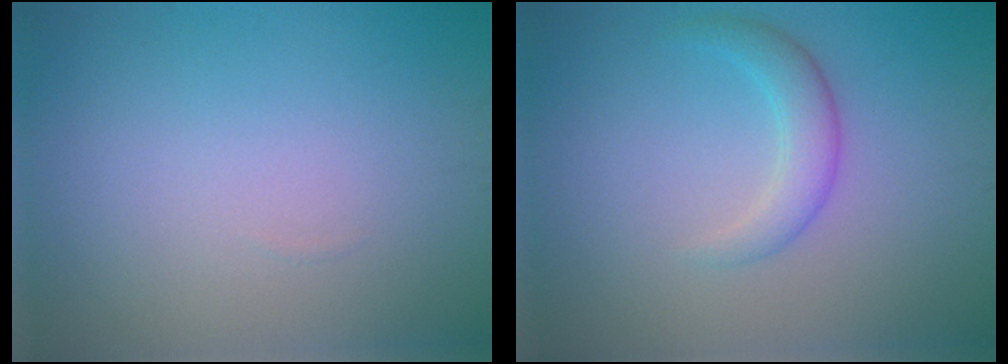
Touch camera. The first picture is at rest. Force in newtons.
{"total": 2.5, "press": 2.5, "slide": 0.1}